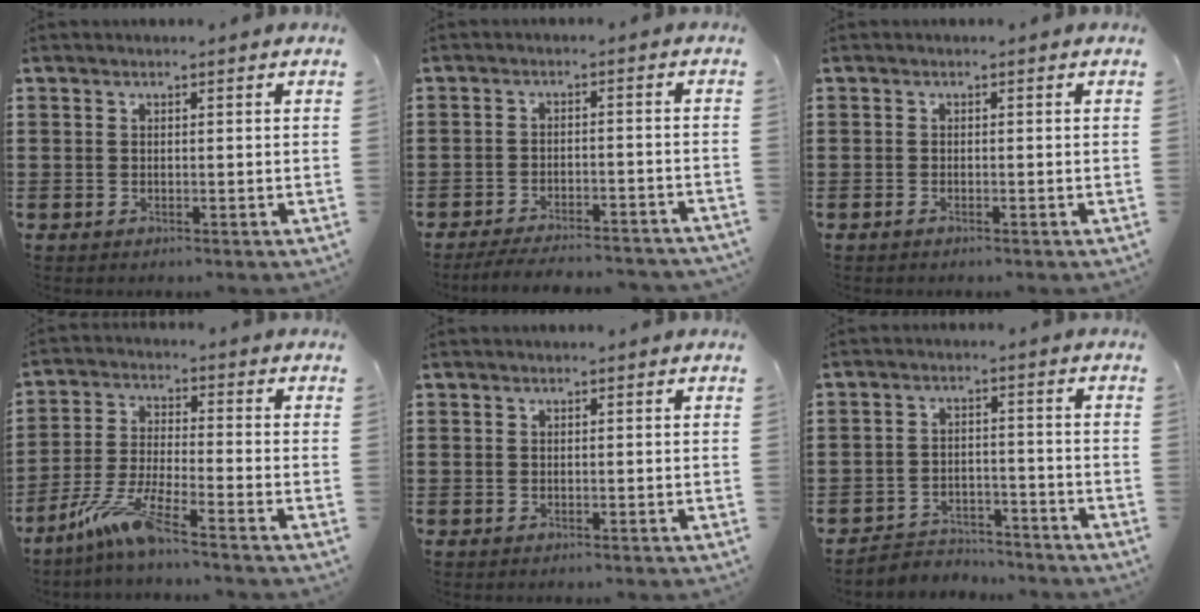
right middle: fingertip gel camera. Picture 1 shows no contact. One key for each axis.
{"total": 3.8, "fx": -3.6, "fy": -0.6, "fz": 1.1, "tx": -0.011, "ty": -0.002, "tz": -0.068}
{"total": 0.5, "fx": -0.4, "fy": 0.0, "fz": 0.4, "tx": -0.008, "ty": -0.003, "tz": -0.006}
{"total": 7.9, "fx": -5.7, "fy": 0.1, "fz": 5.4, "tx": -0.126, "ty": -0.020, "tz": -0.115}
{"total": 0.0}
{"total": 3.2, "fx": -3.2, "fy": 0.5, "fz": -0.4, "tx": 0.002, "ty": 0.002, "tz": -0.070}